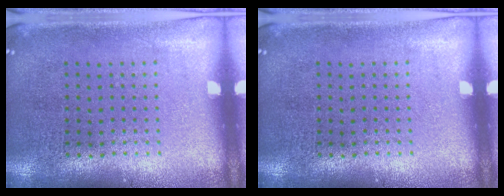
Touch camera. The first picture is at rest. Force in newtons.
{"total": 0.0}